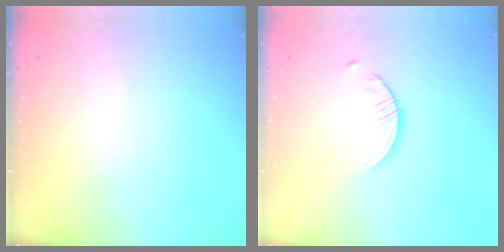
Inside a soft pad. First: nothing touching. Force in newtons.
{"total": 1.6, "press": 1.6, "slide": 0.2}